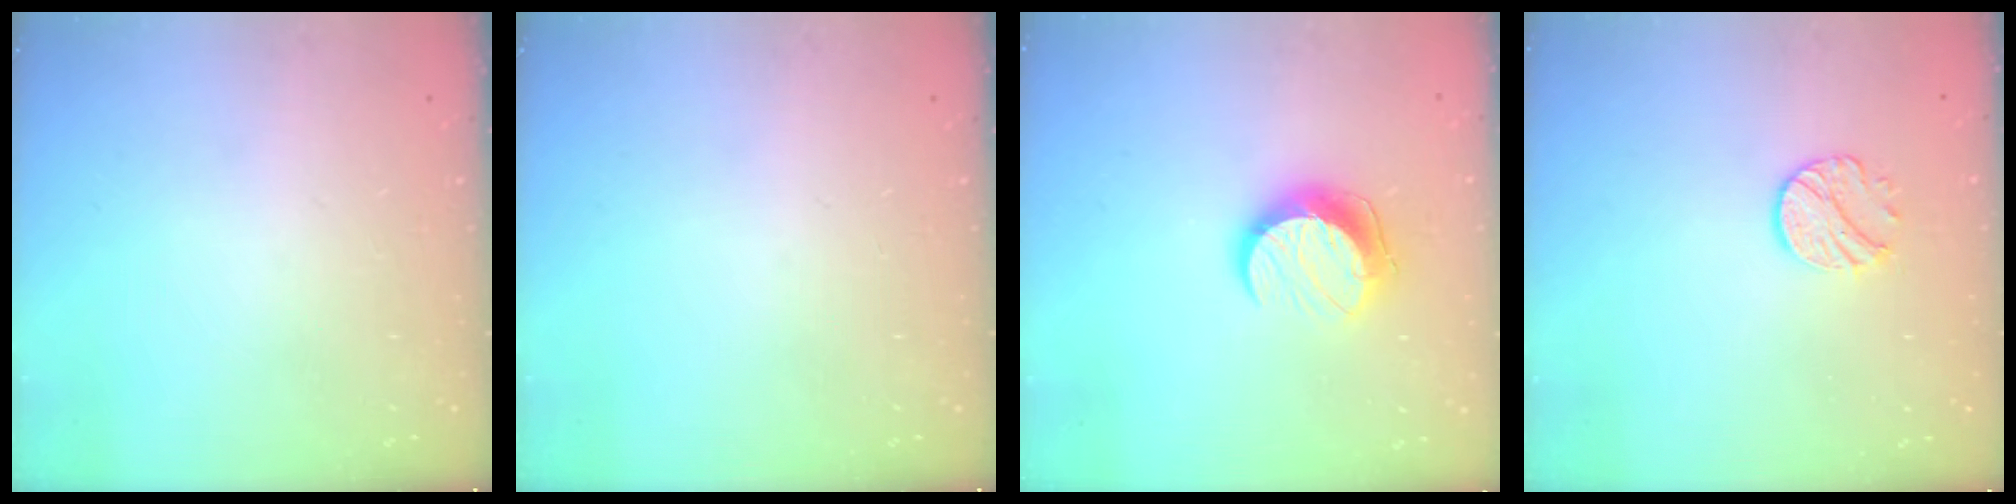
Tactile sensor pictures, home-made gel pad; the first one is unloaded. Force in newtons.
{"total": 0.0}
{"total": 10.1, "press": 10.1, "slide": 0.2}
{"total": 8.5, "press": 8.5, "slide": 0.4}